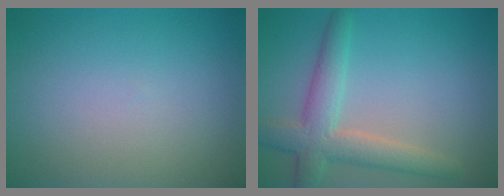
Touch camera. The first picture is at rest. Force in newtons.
{"total": 4.7, "press": 4.7, "slide": 0.4}